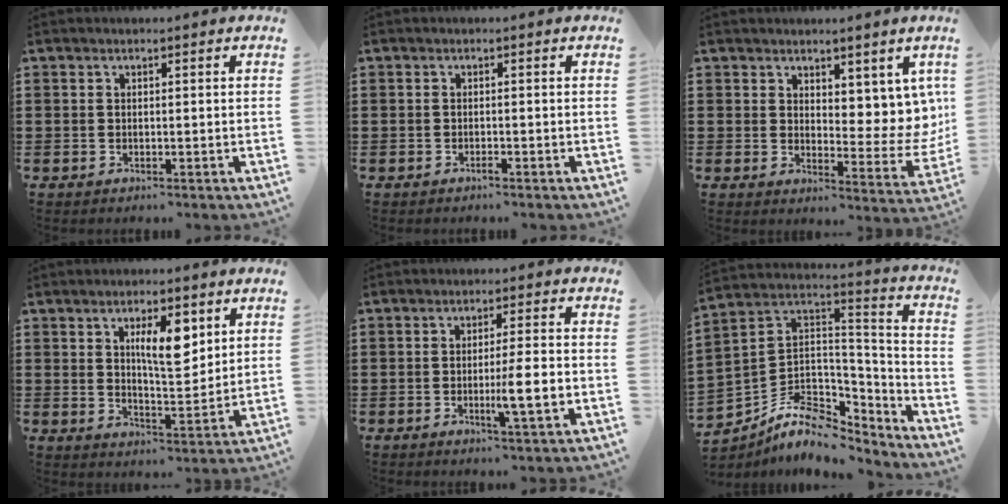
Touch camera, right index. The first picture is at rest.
{"total": 0.7, "force": [-0.5, 0.0, 0.4], "torque": [-0.010, -0.002, -0.009]}
{"total": 5.9, "force": [4.4, 3.5, 1.8], "torque": [-0.035, -0.025, 0.083]}
{"total": 7.6, "force": [3.2, 2.7, 6.3], "torque": [-0.099, -0.006, 0.048]}
{"total": 6.2, "force": [-1.5, 0.3, 6.0], "torque": [-0.098, -0.010, -0.026]}
{"total": 8.9, "force": [-6.1, 5.3, 3.9], "torque": [-0.087, 0.004, -0.111]}